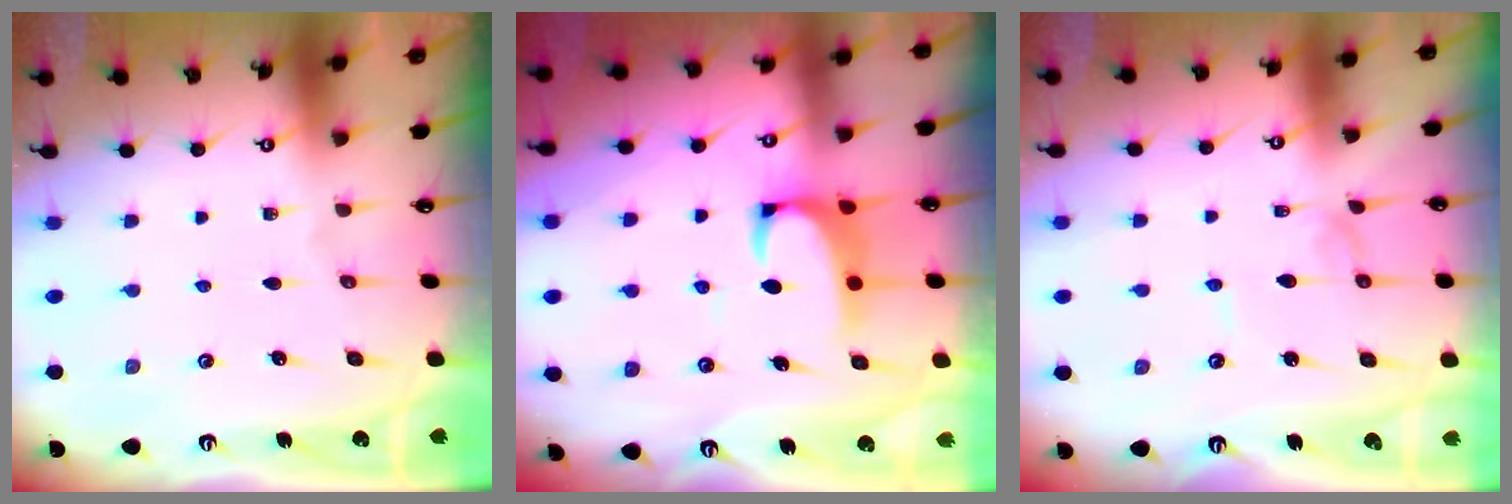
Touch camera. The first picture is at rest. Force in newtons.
{"total": 2.2, "press": 2.0, "slide": 0.9}
{"total": 1.6, "press": 1.6, "slide": 0.0}